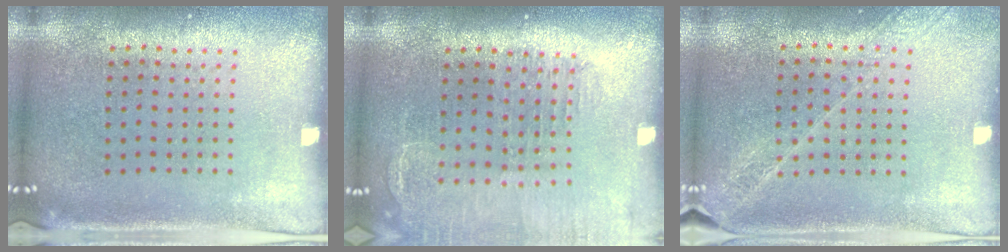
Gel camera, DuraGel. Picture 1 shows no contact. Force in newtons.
{"total": 1.5, "press": 1.4, "slide": 0.2}
{"total": 1.6, "press": 1.5, "slide": 0.6}